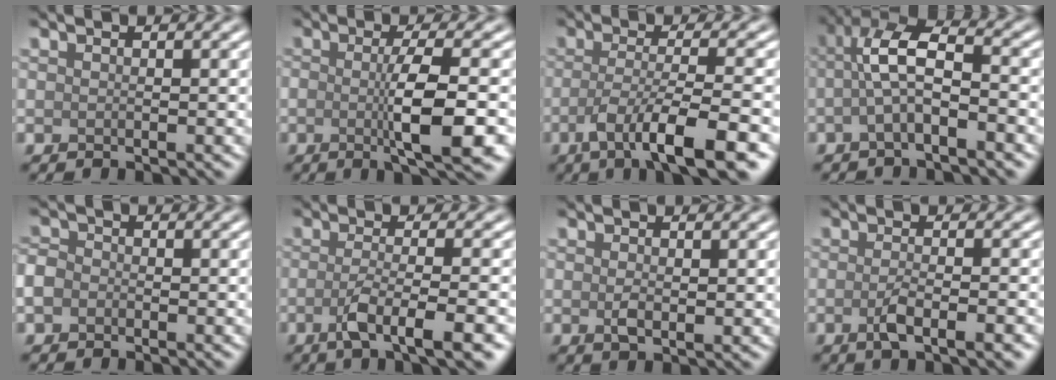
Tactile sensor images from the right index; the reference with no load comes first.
{"total": 6.3, "force": [-1.1, 1.1, 6.1], "torque": [-0.101, -0.003, -0.021]}
{"total": 7.9, "force": [-3.5, 1.7, 6.9], "torque": [-0.110, -0.006, -0.065]}
{"total": 5.1, "force": [-0.9, 1.7, 4.8], "torque": [-0.098, 0.019, -0.027]}
{"total": 2.0, "force": [-0.7, 1.7, 0.9], "torque": [-0.015, 0.000, -0.020]}
{"total": 5.5, "force": [-2.1, 1.4, 4.9], "torque": [-0.084, -0.006, -0.040]}
{"total": 1.7, "force": [0.0, 0.8, 1.5], "torque": [-0.030, -0.003, 0.002]}
{"total": 3.6, "force": [-1.4, 1.0, 3.2], "torque": [-0.057, -0.001, -0.028]}